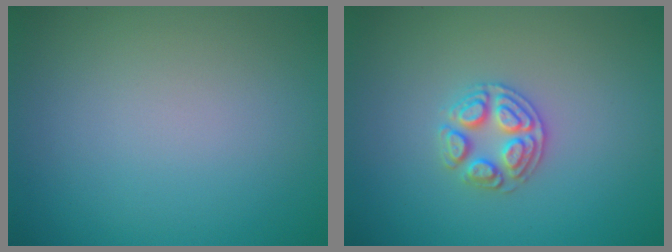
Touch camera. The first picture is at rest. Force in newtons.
{"total": 2.7, "press": 2.6, "slide": 0.7}